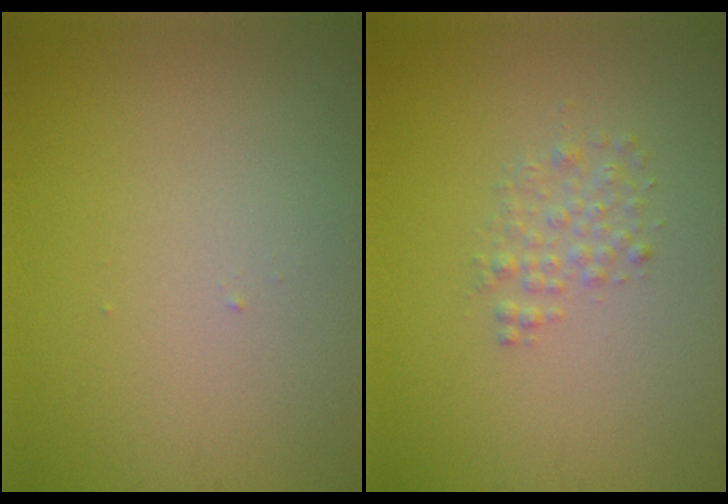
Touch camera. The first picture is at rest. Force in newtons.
{"total": 1.6, "press": 1.6, "slide": 0.0}